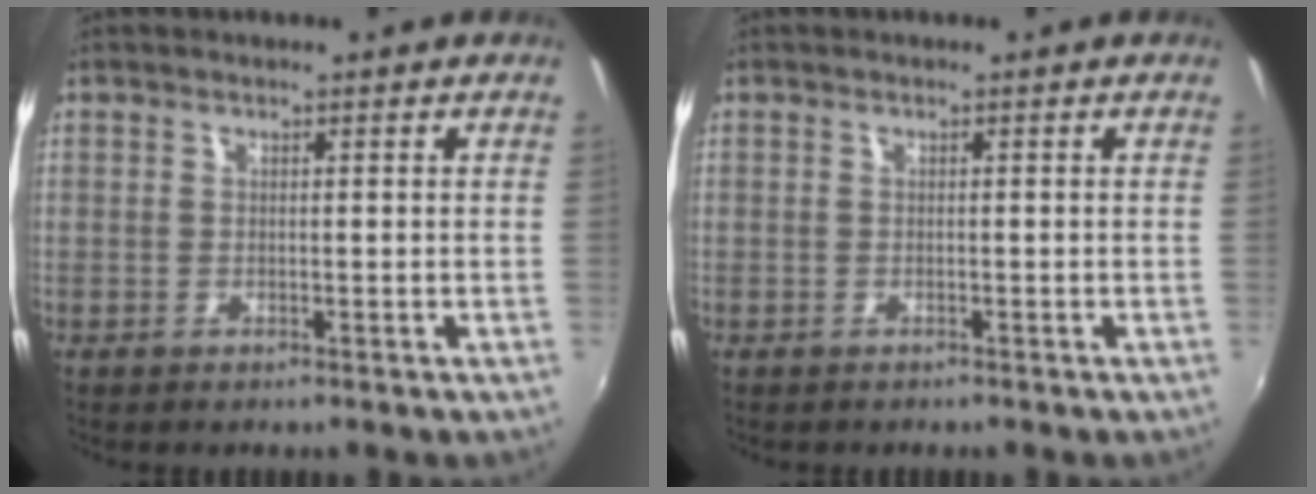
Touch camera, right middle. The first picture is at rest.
{"total": 0.0}